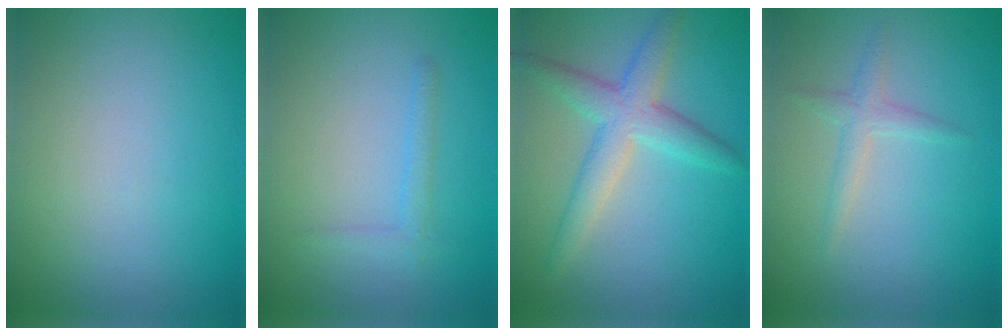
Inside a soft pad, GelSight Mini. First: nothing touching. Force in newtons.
{"total": 1.1, "press": 1.1, "slide": 0.1}
{"total": 4.3, "press": 4.3, "slide": 0.3}
{"total": 1.5, "press": 1.5, "slide": 0.0}